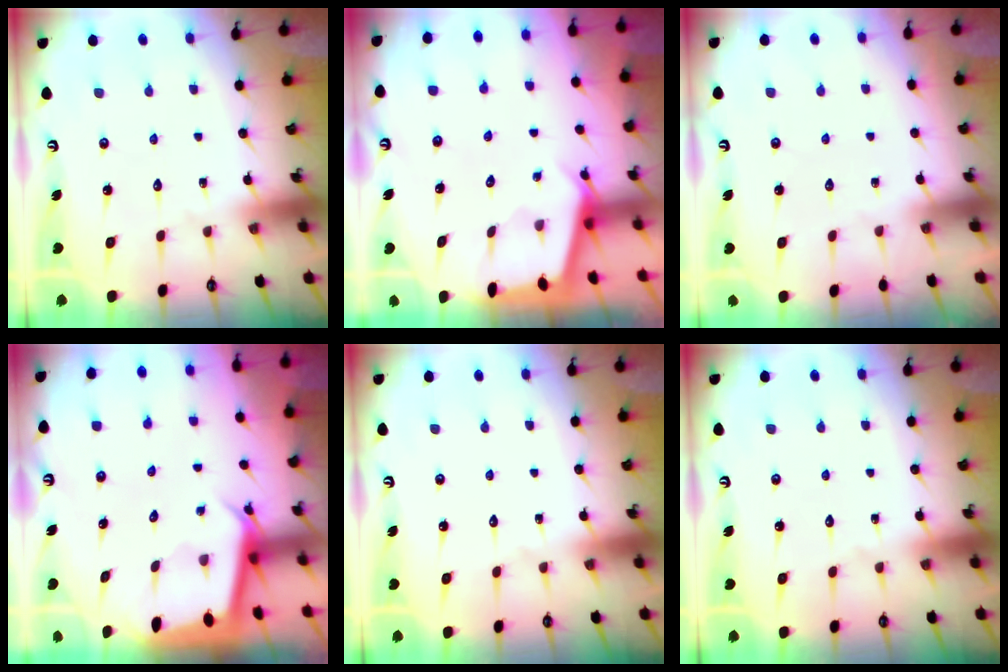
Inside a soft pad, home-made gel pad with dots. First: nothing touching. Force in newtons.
{"total": 2.4, "press": 2.4, "slide": 0.3}
{"total": 0.0}
{"total": 2.8, "press": 2.8, "slide": 0.0}
{"total": 0.0}
{"total": 0.0}